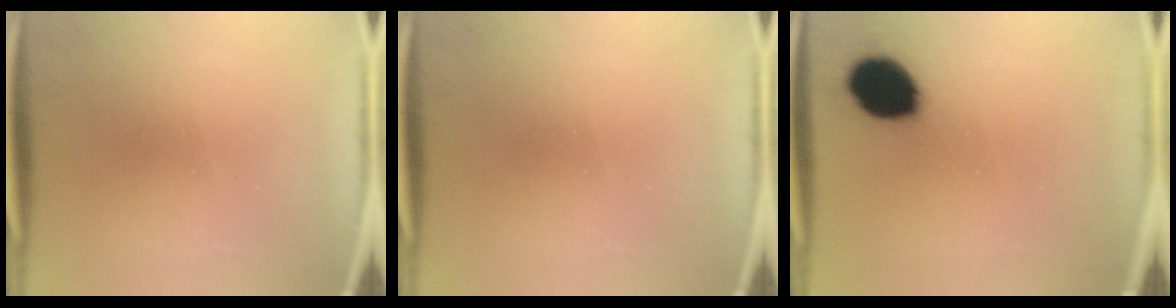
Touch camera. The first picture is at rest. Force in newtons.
{"total": 0.0}
{"total": 12.4}